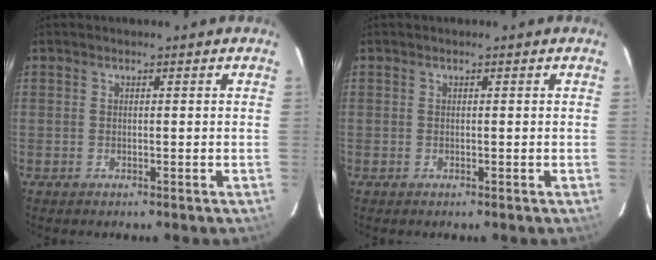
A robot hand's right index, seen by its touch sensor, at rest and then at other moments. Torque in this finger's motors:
{"motor_torque": [0.00, 0.00, 0.01, 0.01]}